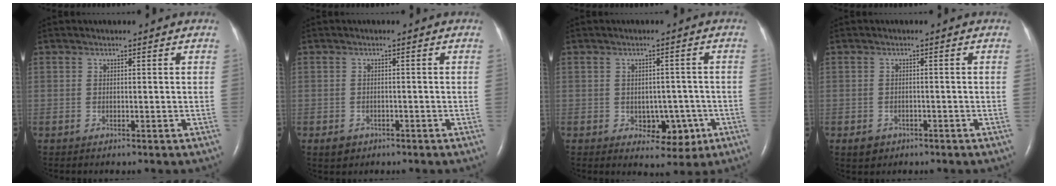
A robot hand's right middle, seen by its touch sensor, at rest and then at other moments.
{"total": 2.1, "force": [-1.2, 1.6, 0.5], "torque": [-0.008, 0.004, -0.012]}
{"total": 5.1, "force": [-1.6, 3.4, 3.5], "torque": [-0.037, 0.007, -0.009]}
{"total": 2.2, "force": [-1.2, 1.7, 0.5], "torque": [-0.008, 0.005, -0.013]}